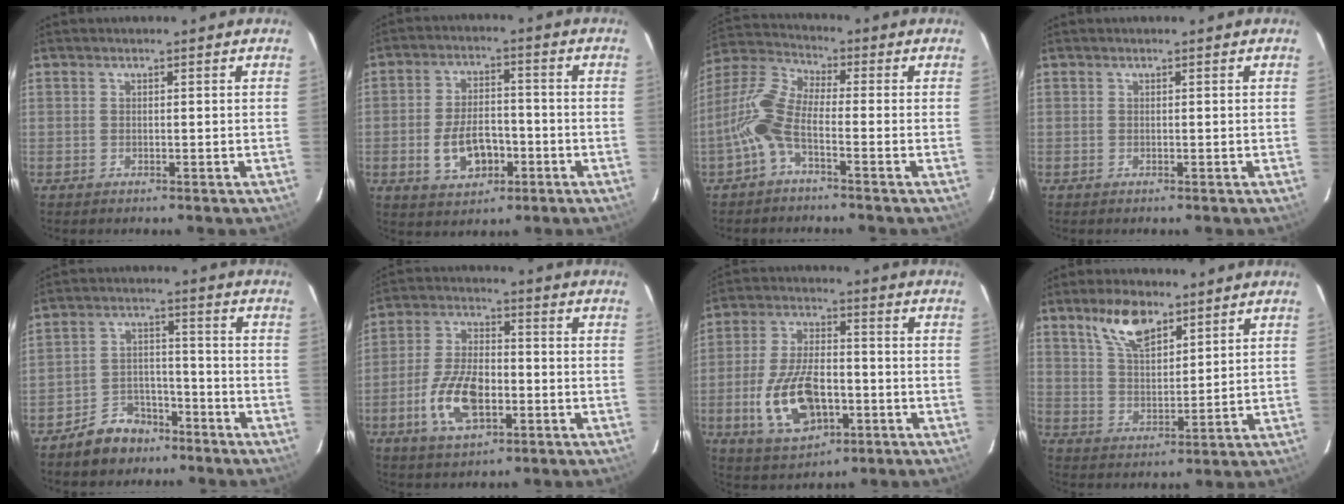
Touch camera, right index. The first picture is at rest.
{"total": 9.1, "force": [-3.1, 5.4, 6.6], "torque": [-0.133, 0.008, -0.039]}
{"total": 8.2, "force": [-3.2, 2.6, 7.1], "torque": [-0.169, 0.014, -0.071]}
{"total": 0.0}
{"total": 8.2, "force": [-6.0, 5.2, 1.8], "torque": [-0.045, 0.023, -0.086]}
{"total": 11.8, "force": [-4.1, 5.7, 9.5], "torque": [-0.199, -0.001, -0.071]}
{"total": 14.6, "force": [-4.3, 7.8, 11.6], "torque": [-0.241, -0.002, -0.063]}
{"total": 9.2, "force": [6.1, 4.0, 5.7], "torque": [-0.101, 0.008, 0.119]}